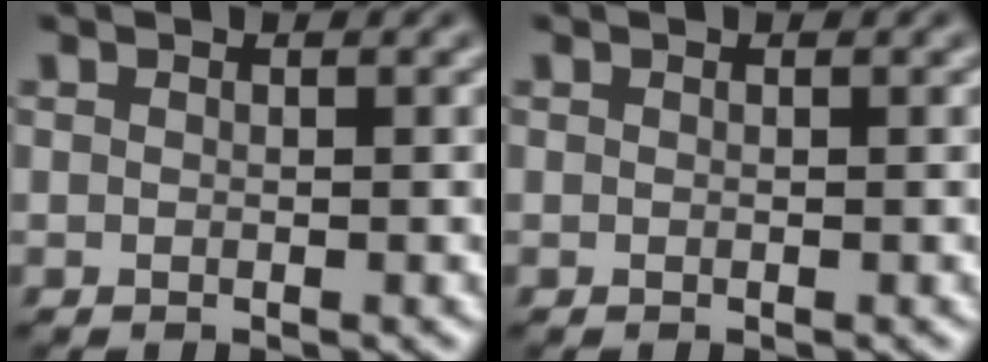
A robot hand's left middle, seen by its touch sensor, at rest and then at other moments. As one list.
[{"total": 0.0}]